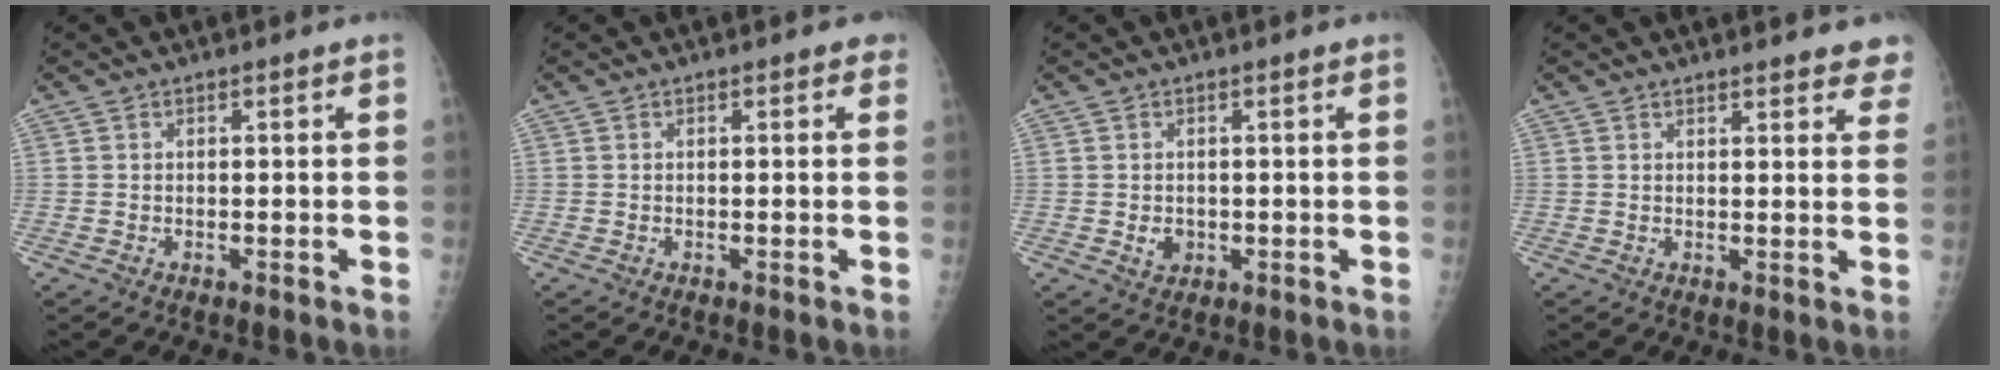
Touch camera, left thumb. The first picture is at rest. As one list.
[{"total": 0.7, "force": [0.3, 0.5, 0.4], "torque": [0.006, 0.001, -0.003]}, {"total": 2.2, "force": [-0.2, 1.9, 1.1], "torque": [-0.010, -0.001, 0.005]}, {"total": 7.6, "force": [6.7, 2.1, 2.9], "torque": [0.001, -0.023, 0.062]}]